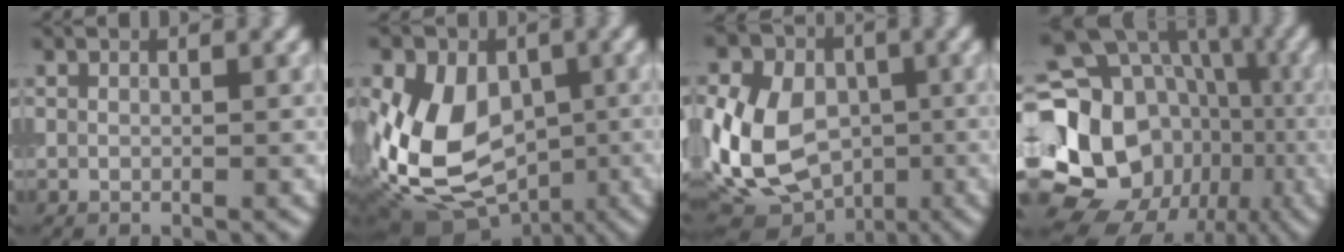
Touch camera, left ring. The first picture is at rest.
{"total": 11.6, "force": [-1.7, 8.4, 7.8], "torque": [-0.137, -0.012, -0.025]}
{"total": 14.6, "force": [-1.3, 11.6, 8.9], "torque": [-0.184, -0.008, -0.043]}
{"total": 22.4, "force": [-4.0, 19.2, 10.8], "torque": [-0.198, -0.003, -0.087]}